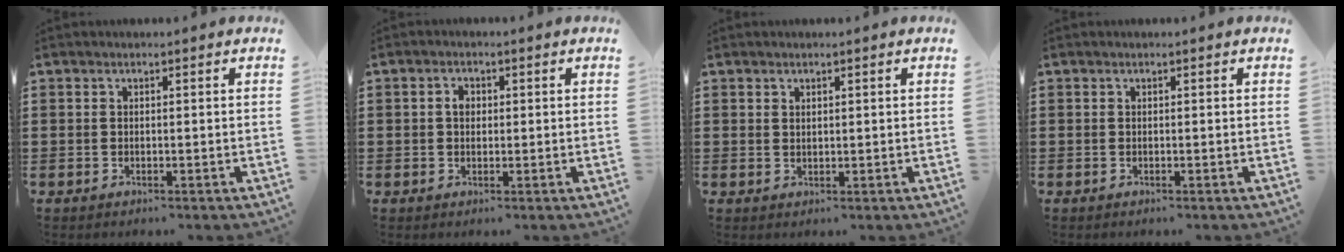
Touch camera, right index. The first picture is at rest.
{"total": 2.0, "force": [0.2, 1.5, 1.4], "torque": [-0.029, 0.009, 0.002]}
{"total": 1.1, "force": [0.9, 0.6, 0.2], "torque": [-0.005, 0.003, 0.017]}
{"total": 0.0}